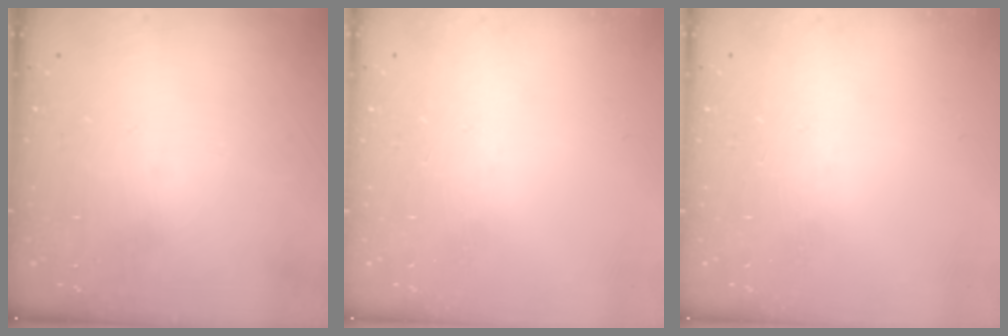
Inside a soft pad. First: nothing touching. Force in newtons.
{"total": 0.0}
{"total": 0.0}